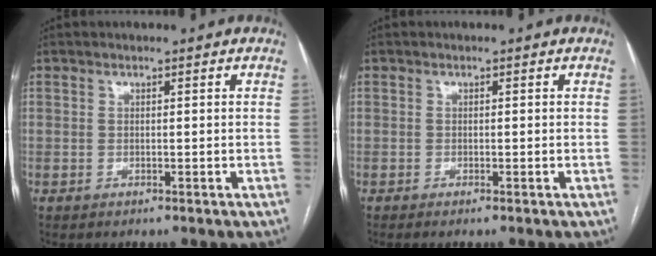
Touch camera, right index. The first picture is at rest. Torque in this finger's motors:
{"motor_torque": [-0.02, -0.08, -0.02, 0.01]}